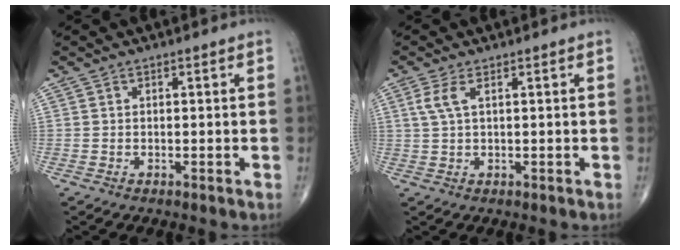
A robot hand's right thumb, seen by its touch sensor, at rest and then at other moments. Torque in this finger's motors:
{"motor_torque": [0.15, 0.02, 0.52, 0.29, 0.05]}